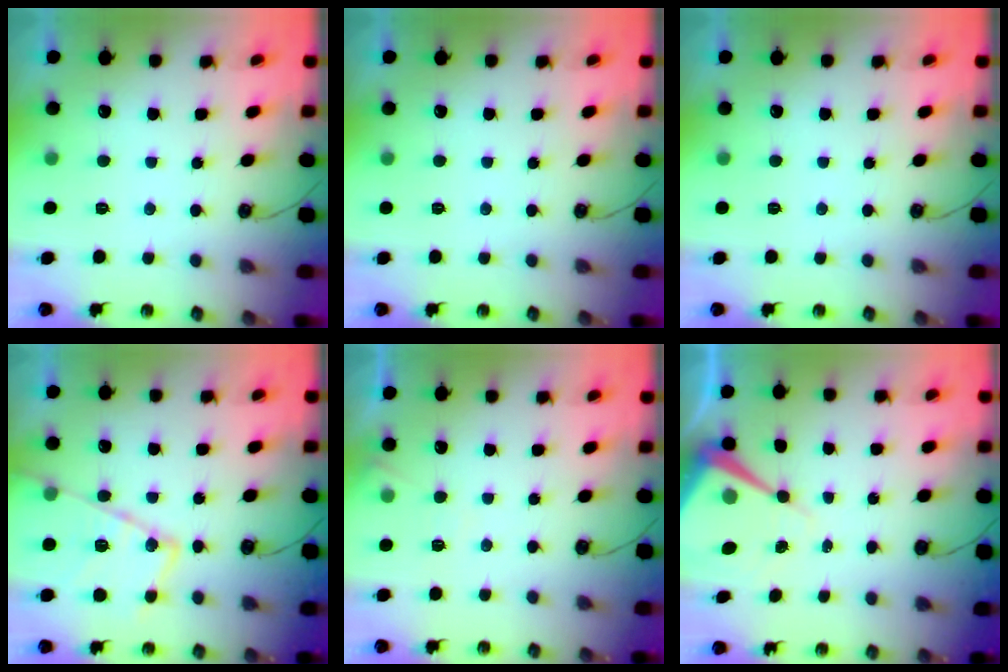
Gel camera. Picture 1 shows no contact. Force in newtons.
{"total": 0.0}
{"total": 0.0}
{"total": 18.3, "press": 18.3, "slide": 1.6}
{"total": 5.4, "press": 5.3, "slide": 0.8}
{"total": 9.6, "press": 9.6, "slide": 1.0}